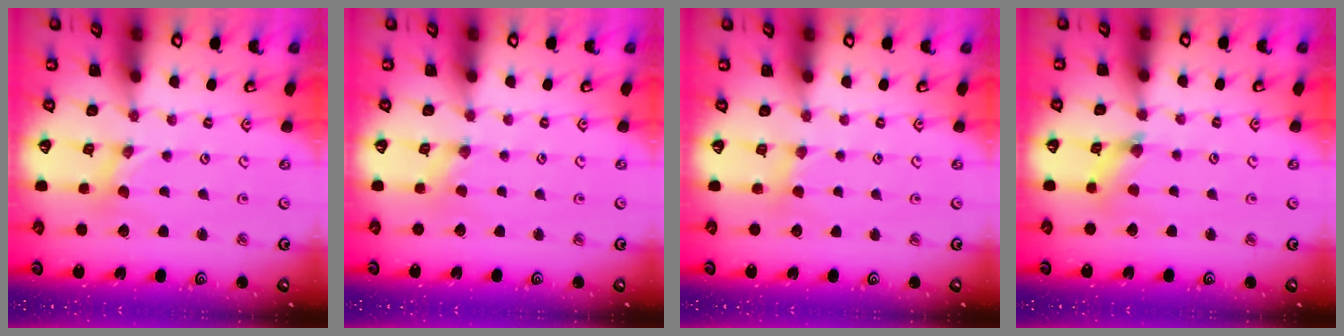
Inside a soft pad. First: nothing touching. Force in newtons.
{"total": 1.2, "press": 1.1, "slide": 0.3}
{"total": 2.2, "press": 2.2, "slide": 0.4}
{"total": 2.9, "press": 2.9, "slide": 0.4}